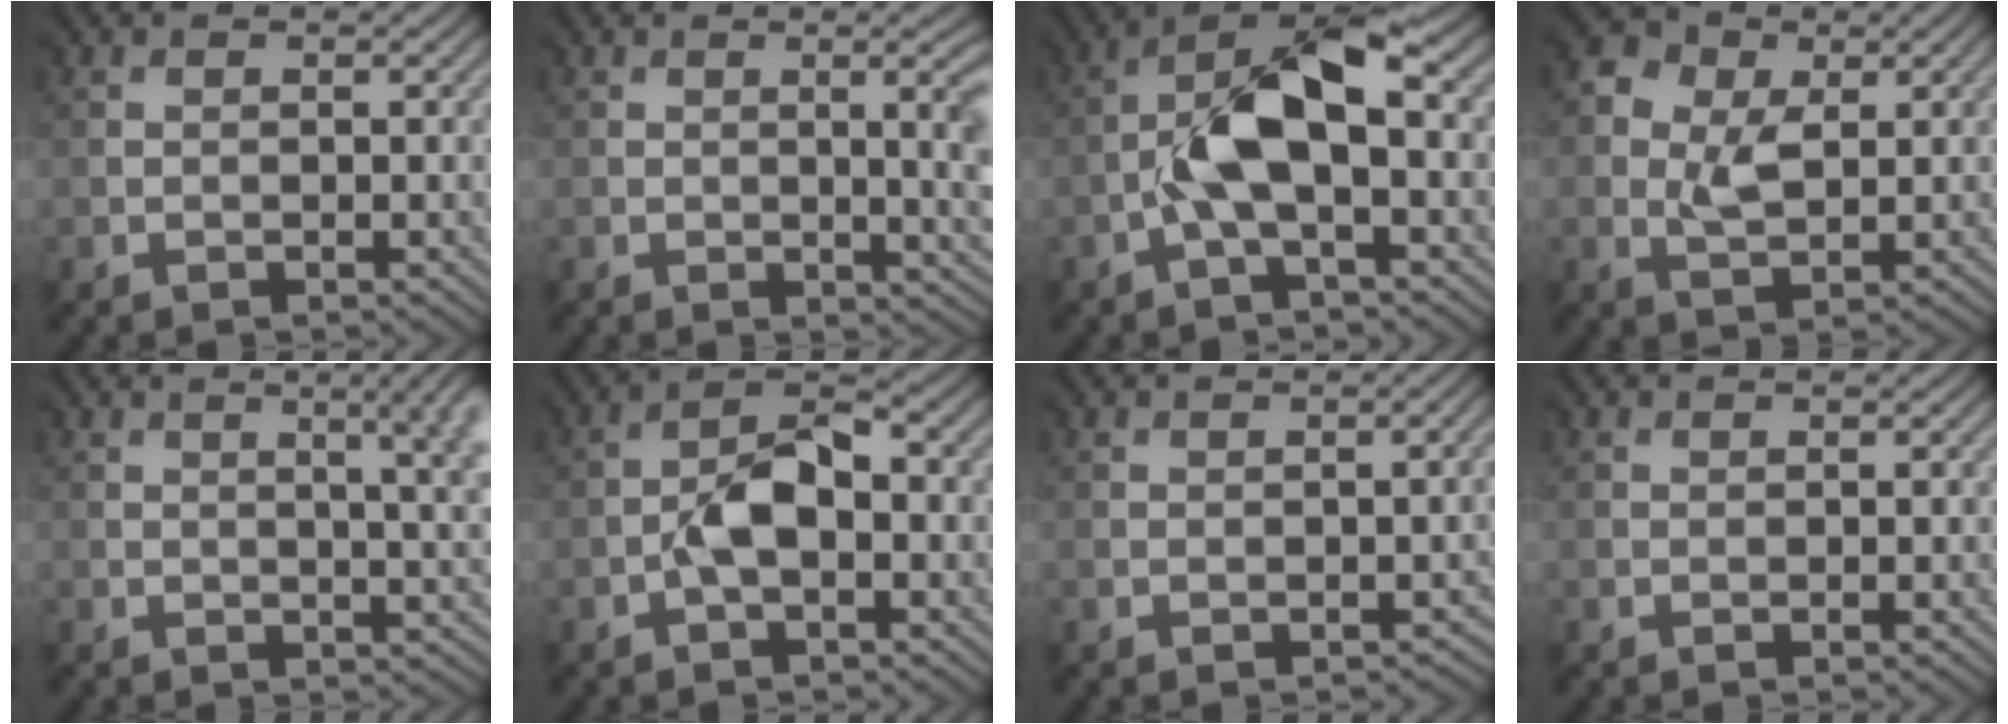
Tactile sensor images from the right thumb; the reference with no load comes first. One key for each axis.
{"total": 7.2, "fx": -0.3, "fy": 3.3, "fz": 6.4, "tx": -0.038, "ty": 0.002, "tz": -0.012}
{"total": 8.3, "fx": -1.2, "fy": 3.4, "fz": 7.4, "tx": -0.146, "ty": 0.021, "tz": -0.024}
{"total": 4.6, "fx": 0.9, "fy": 3.5, "fz": 2.8, "tx": -0.066, "ty": 0.003, "tz": 0.015}
{"total": 6.9, "fx": 0.8, "fy": 2.7, "fz": 6.3, "tx": -0.043, "ty": 0.019, "tz": 0.001}
{"total": 4.5, "fx": -1.2, "fy": 2.5, "fz": 3.6, "tx": -0.065, "ty": 0.014, "tz": -0.026}
{"total": 1.1, "fx": -0.3, "fy": -0.4, "fz": -1.0, "tx": 0.021, "ty": 0.002, "tz": -0.002}
{"total": 0.0}